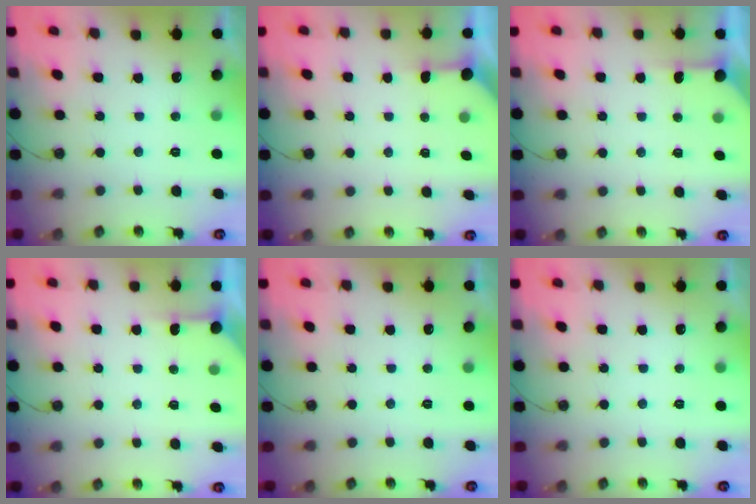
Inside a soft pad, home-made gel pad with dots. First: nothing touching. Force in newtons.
{"total": 2.9, "press": 2.8, "slide": 0.3}
{"total": 2.3, "press": 2.2, "slide": 0.3}
{"total": 2.3, "press": 2.2, "slide": 0.3}
{"total": 0.0}
{"total": 0.0}